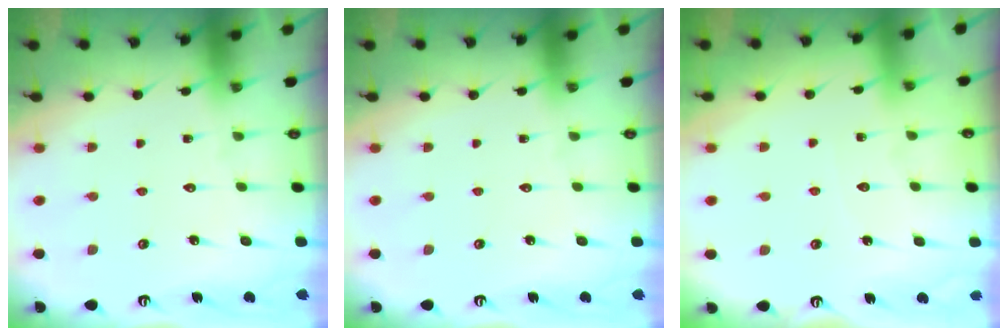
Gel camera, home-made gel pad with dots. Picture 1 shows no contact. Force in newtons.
{"total": 0.0}
{"total": 3.4, "press": 3.4, "slide": 0.5}